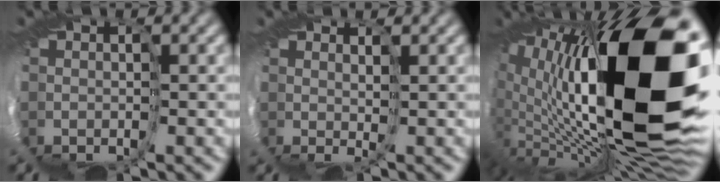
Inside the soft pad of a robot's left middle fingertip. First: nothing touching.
{"total": 1.7, "force": [1.5, -0.2, 0.7], "torque": [-0.010, 0.011, 0.021]}
{"total": 17.4, "force": [3.7, 6.9, 15.5], "torque": [-0.273, 0.001, 0.067]}